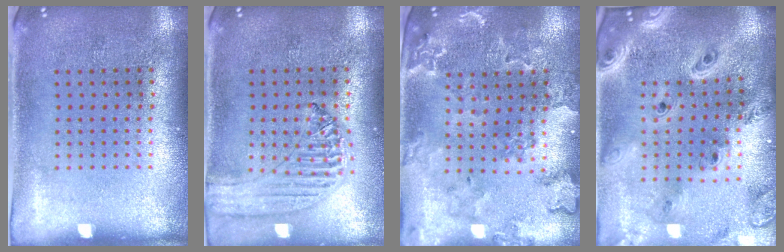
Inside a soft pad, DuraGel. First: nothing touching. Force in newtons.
{"total": 1.2, "press": 1.2, "slide": 0.2}
{"total": 1.4, "press": 1.4, "slide": 0.3}
{"total": 4.0, "press": 3.0, "slide": 2.6}